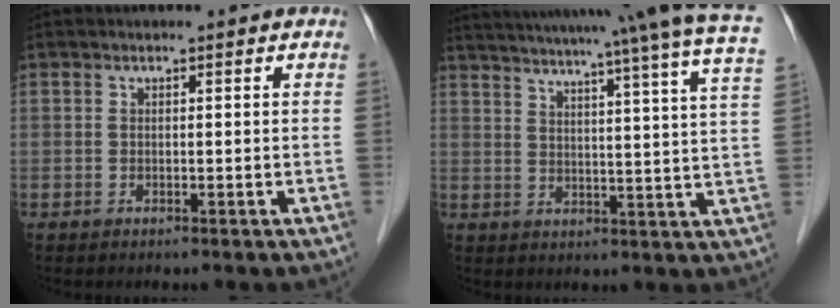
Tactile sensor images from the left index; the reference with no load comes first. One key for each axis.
{"total": 31.1, "fx": 27.6, "fy": -0.9, "fz": 14.3, "tx": -0.223, "ty": -0.062, "tz": 0.337}